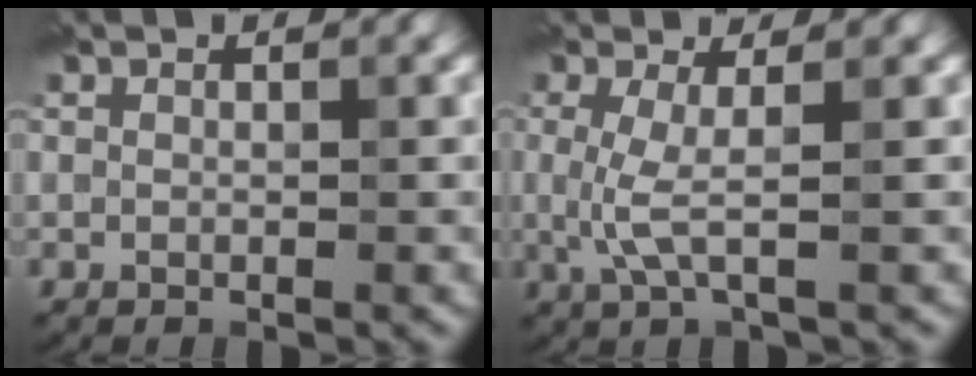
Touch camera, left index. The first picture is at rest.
{"total": 2.8, "force": [0.0, 0.6, 2.7], "torque": [-0.065, -0.004, 0.000]}